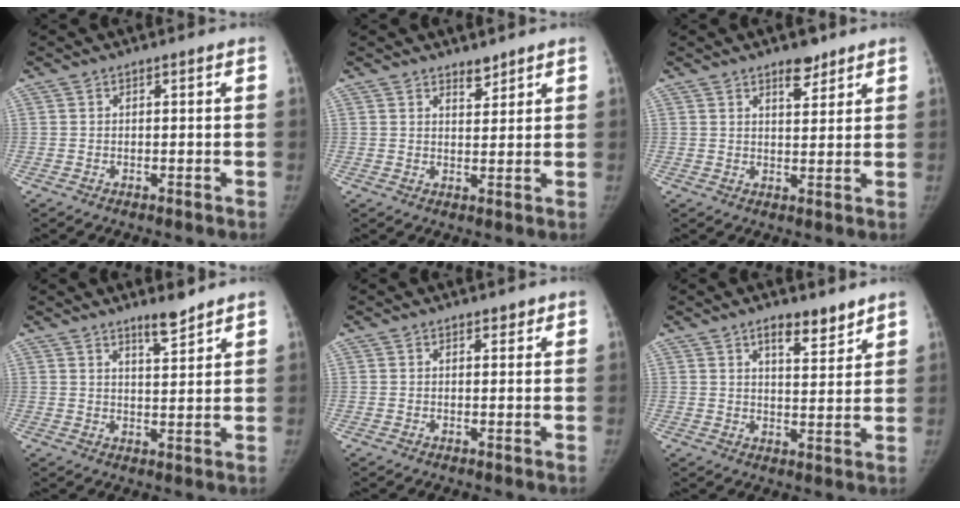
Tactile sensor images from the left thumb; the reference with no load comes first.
{"total": 2.6, "force": [2.2, 1.1, 0.8], "torque": [0.002, -0.019, 0.036]}
{"total": 4.4, "force": [3.2, 1.9, 2.3], "torque": [-0.018, -0.022, 0.050]}
{"total": 4.5, "force": [3.7, 0.6, 2.4], "torque": [-0.029, -0.034, 0.059]}
{"total": 1.1, "force": [0.8, 0.6, 0.3], "torque": [0.005, -0.005, 0.008]}
{"total": 6.3, "force": [4.7, 2.2, 3.7], "torque": [-0.035, -0.034, 0.072]}